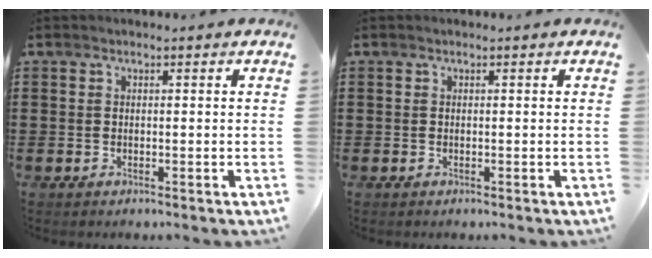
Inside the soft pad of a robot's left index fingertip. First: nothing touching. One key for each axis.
{"total": 0.0}